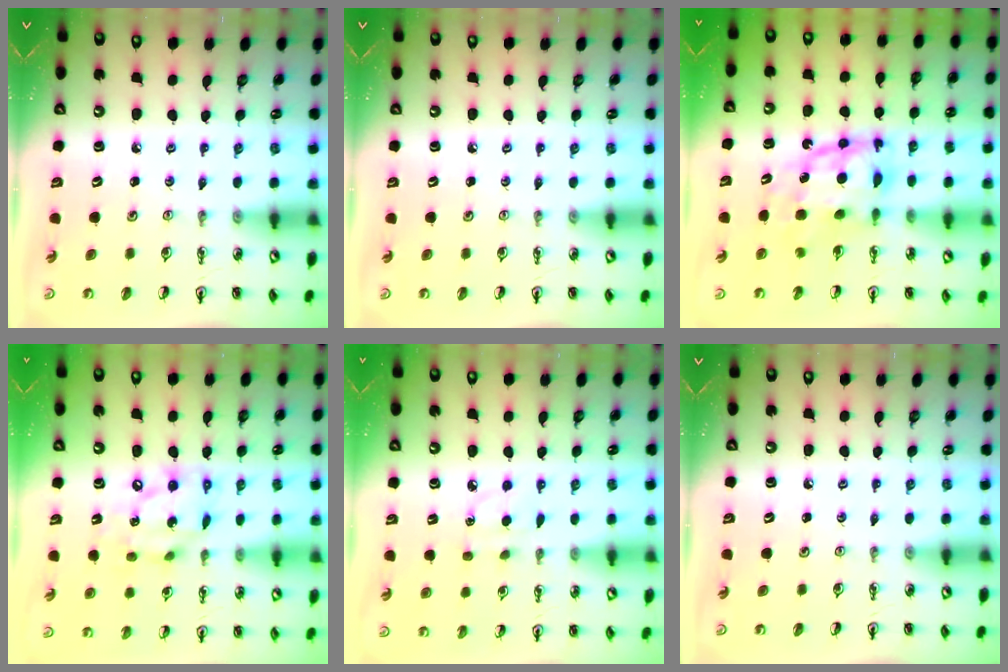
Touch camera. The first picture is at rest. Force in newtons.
{"total": 0.0}
{"total": 9.5, "press": 9.5, "slide": 0.9}
{"total": 12.3, "press": 12.2, "slide": 1.5}
{"total": 5.3, "press": 5.2, "slide": 0.7}
{"total": 0.0}